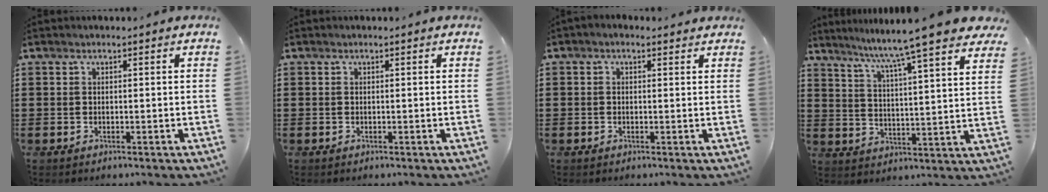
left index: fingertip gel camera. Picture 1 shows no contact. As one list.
[{"total": 0.0}, {"total": 1.0, "force": [-0.1, 0.9, 0.4], "torque": [-0.011, 0.005, -0.003]}, {"total": 8.0, "force": [7.0, -1.5, 3.6], "torque": [-0.091, -0.053, 0.107]}]